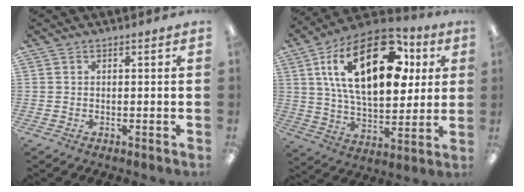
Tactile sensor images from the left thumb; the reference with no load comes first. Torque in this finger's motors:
{"motor_torque": [2.68, 2.33, 2.42, -0.35, 0.71]}